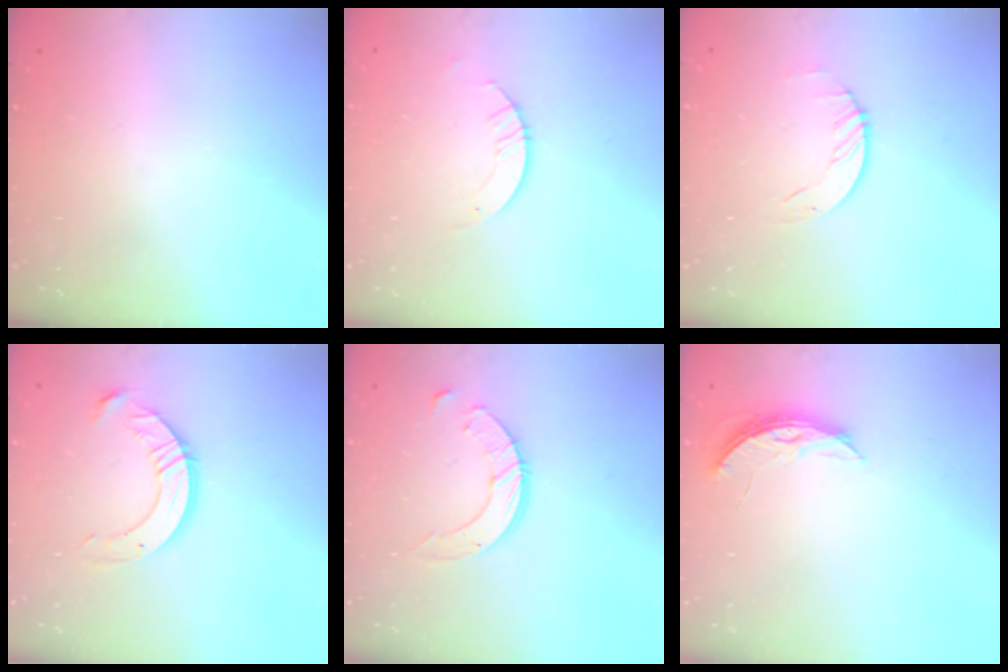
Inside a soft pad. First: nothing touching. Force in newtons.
{"total": 3.2, "press": 3.2, "slide": 0.3}
{"total": 1.9, "press": 1.9, "slide": 0.2}
{"total": 10.5, "press": 10.4, "slide": 0.9}
{"total": 9.7, "press": 9.6, "slide": 0.8}
{"total": 4.6, "press": 4.5, "slide": 0.4}